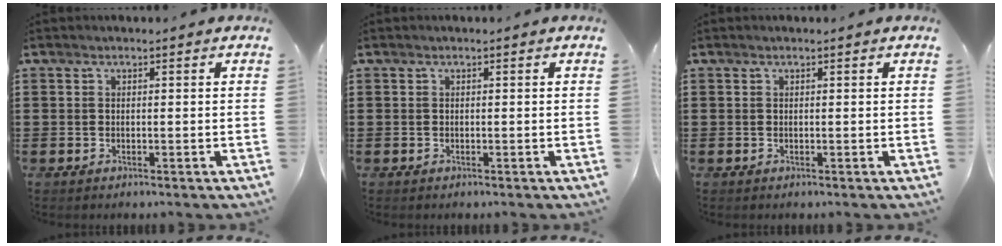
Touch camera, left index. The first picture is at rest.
{"total": 0.0}
{"total": 0.0}